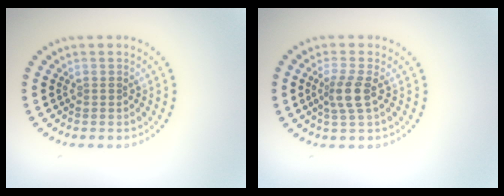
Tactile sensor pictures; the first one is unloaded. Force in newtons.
{"total": 2.4, "press": 2.0, "slide": 1.4}